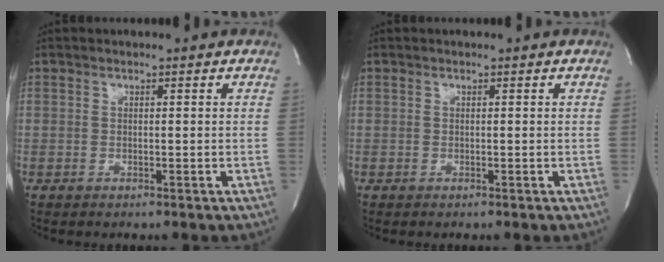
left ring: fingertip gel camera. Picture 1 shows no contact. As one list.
[{"total": 0.0}]